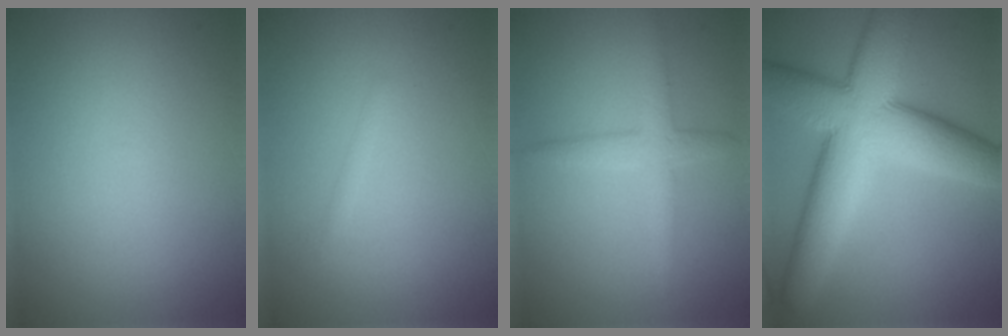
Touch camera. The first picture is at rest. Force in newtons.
{"total": 0.6, "press": 0.6, "slide": 0.0}
{"total": 2.7, "press": 2.7, "slide": 0.1}
{"total": 12.0, "press": 12.0, "slide": 0.8}